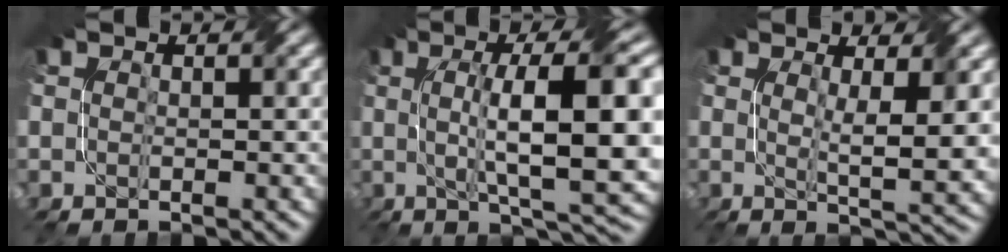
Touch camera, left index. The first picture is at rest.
{"total": 13.1, "force": [1.2, 3.1, 12.6], "torque": [-0.182, 0.009, 0.021]}
{"total": 4.9, "force": [1.2, 0.9, 4.7], "torque": [-0.074, -0.011, 0.022]}